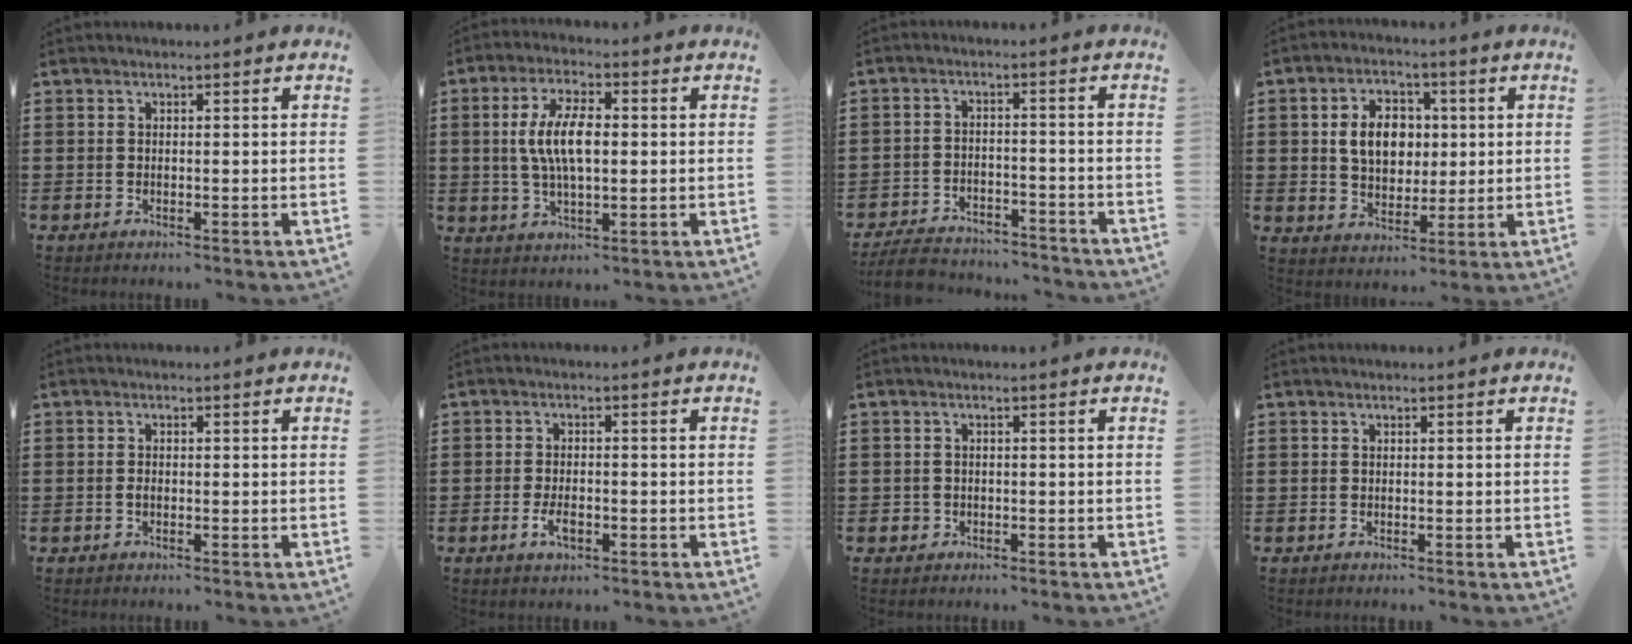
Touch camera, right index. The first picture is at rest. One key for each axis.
{"total": 8.2, "fx": 0.5, "fy": 3.3, "fz": 7.5, "tx": -0.163, "ty": 0.004, "tz": 0.002}
{"total": 5.9, "fx": -5.7, "fy": 1.1, "fz": 1.2, "tx": -0.026, "ty": 0.011, "tz": -0.114}
{"total": 7.5, "fx": 0.9, "fy": 5.7, "fz": 4.8, "tx": -0.101, "ty": 0.011, "tz": 0.009}
{"total": 0.9, "fx": -0.3, "fy": 0.5, "fz": 0.7, "tx": -0.015, "ty": 0.000, "tz": -0.006}
{"total": 3.2, "fx": -1.3, "fy": 1.4, "fz": 2.6, "tx": -0.053, "ty": -0.001, "tz": -0.024}
{"total": 1.3, "fx": -0.7, "fy": 1.1, "fz": 0.2, "tx": -0.006, "ty": 0.003, "tz": -0.016}
{"total": 0.0}